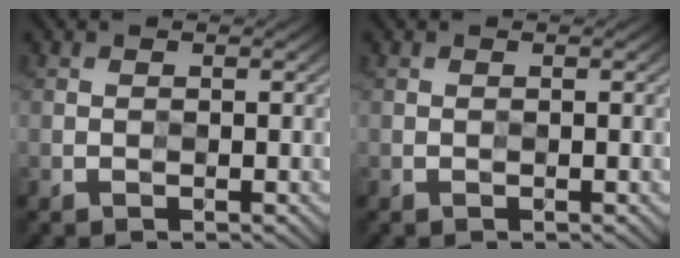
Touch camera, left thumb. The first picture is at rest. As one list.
[{"total": 0.0}]